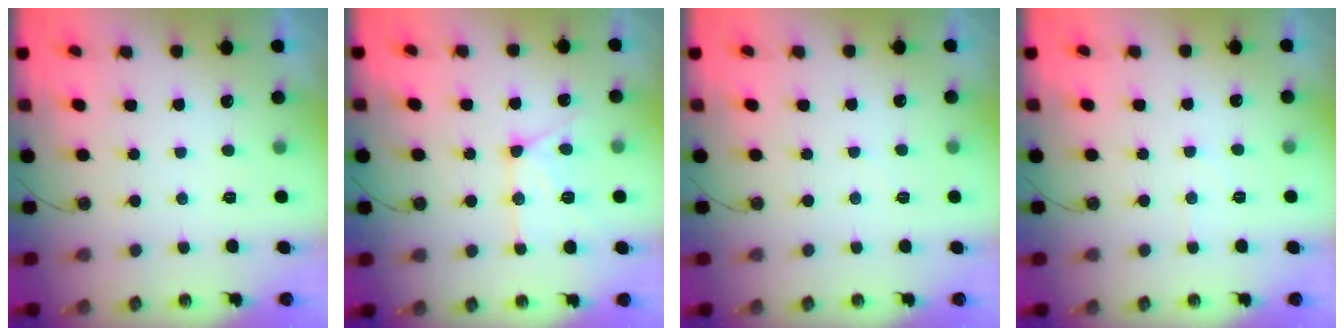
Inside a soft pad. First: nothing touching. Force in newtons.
{"total": 13.4, "press": 13.3, "slide": 1.2}
{"total": 2.6, "press": 2.6, "slide": 0.3}
{"total": 5.2, "press": 5.2, "slide": 0.8}